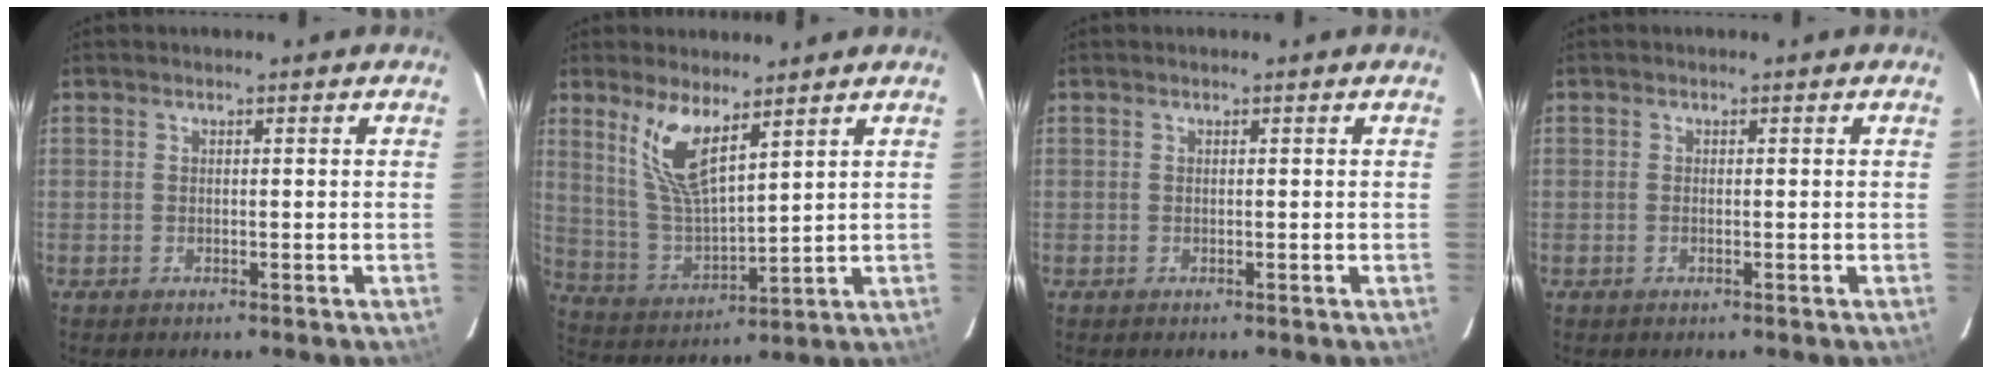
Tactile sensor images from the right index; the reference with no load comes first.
{"total": 9.9, "force": [6.0, 2.7, 7.4], "torque": [-0.151, -0.006, 0.132]}
{"total": 0.0}
{"total": 0.5, "force": [-0.2, 0.2, 0.5], "torque": [-0.011, 0.000, -0.005]}